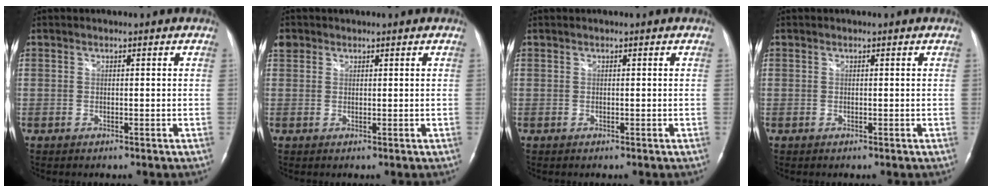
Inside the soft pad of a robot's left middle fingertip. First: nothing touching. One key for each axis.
{"total": 2.4, "fx": 1.3, "fy": 1.9, "fz": 0.4, "tx": -0.007, "ty": 0.015, "tz": 0.025}
{"total": 0.0}
{"total": 0.0}